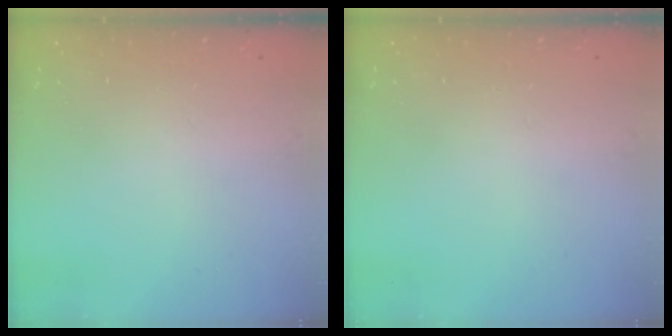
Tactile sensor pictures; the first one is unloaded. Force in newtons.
{"total": 0.0}